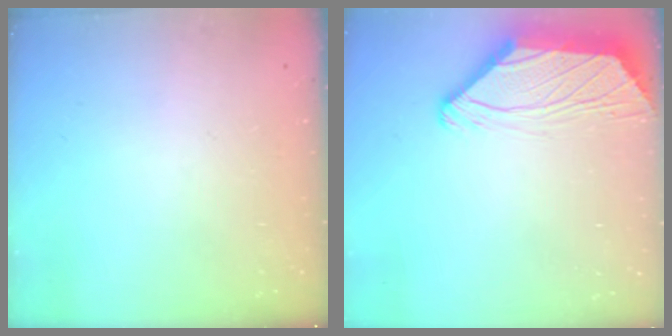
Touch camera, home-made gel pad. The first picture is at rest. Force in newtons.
{"total": 2.8, "press": 2.8, "slide": 0.5}